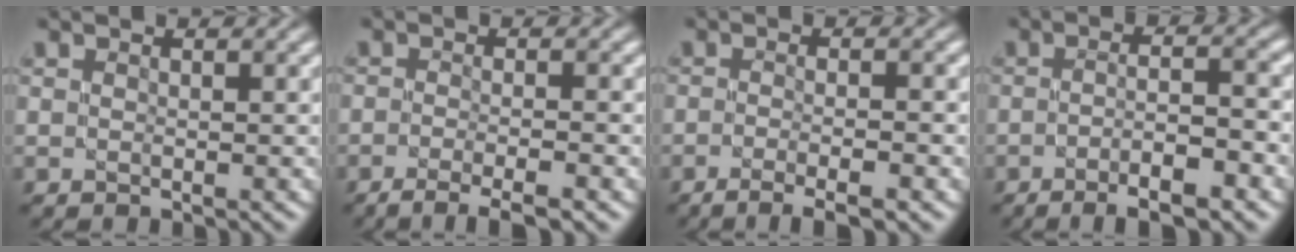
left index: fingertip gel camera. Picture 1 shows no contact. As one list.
[{"total": 4.3, "force": [-2.9, 0.7, 3.2], "torque": [-0.049, -0.003, -0.051]}, {"total": 4.4, "force": [-2.5, 0.7, 3.5], "torque": [-0.048, -0.002, -0.042]}, {"total": 6.1, "force": [-2.7, 1.2, 5.3], "torque": [-0.077, 0.005, -0.041]}]